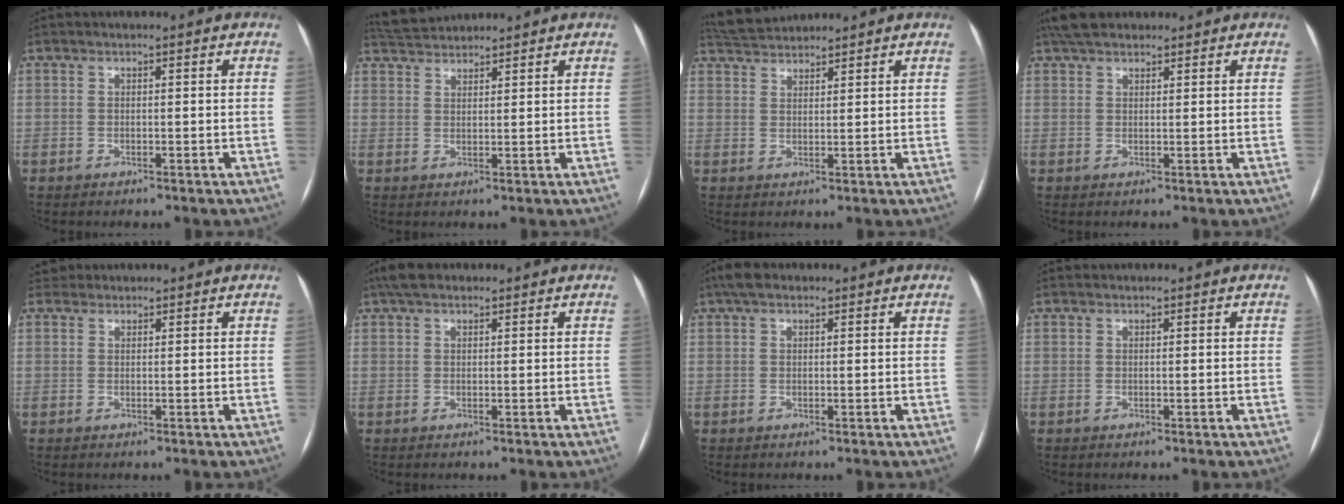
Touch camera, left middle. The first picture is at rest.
{"total": 4.5, "force": [4.5, 0.3, 0.4], "torque": [-0.015, 0.027, 0.084]}
{"total": 5.0, "force": [4.9, 0.3, 0.6], "torque": [-0.018, 0.028, 0.092]}
{"total": 5.5, "force": [4.6, 2.1, 2.1], "torque": [-0.034, 0.030, 0.082]}
{"total": 1.5, "force": [1.3, 0.7, -0.5], "torque": [0.007, 0.013, 0.021]}
{"total": 4.3, "force": [3.5, 1.8, 1.9], "torque": [-0.034, 0.027, 0.063]}
{"total": 2.9, "force": [2.0, 1.3, 1.6], "torque": [-0.035, 0.024, 0.037]}
{"total": 0.0}